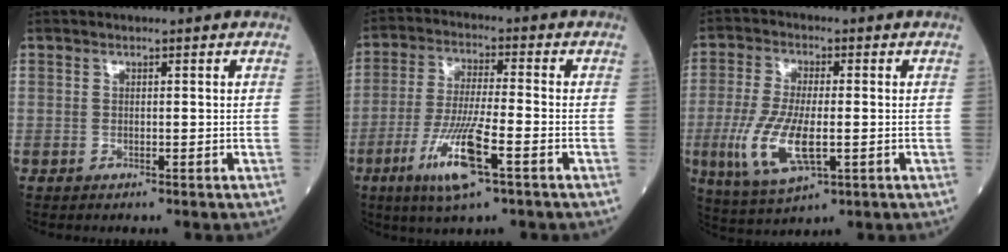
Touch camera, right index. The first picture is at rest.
{"total": 10.6, "force": [-4.7, 0.8, 9.4], "torque": [-0.188, -0.018, -0.088]}
{"total": 10.4, "force": [-2.1, 3.2, 9.7], "torque": [-0.216, -0.015, -0.033]}